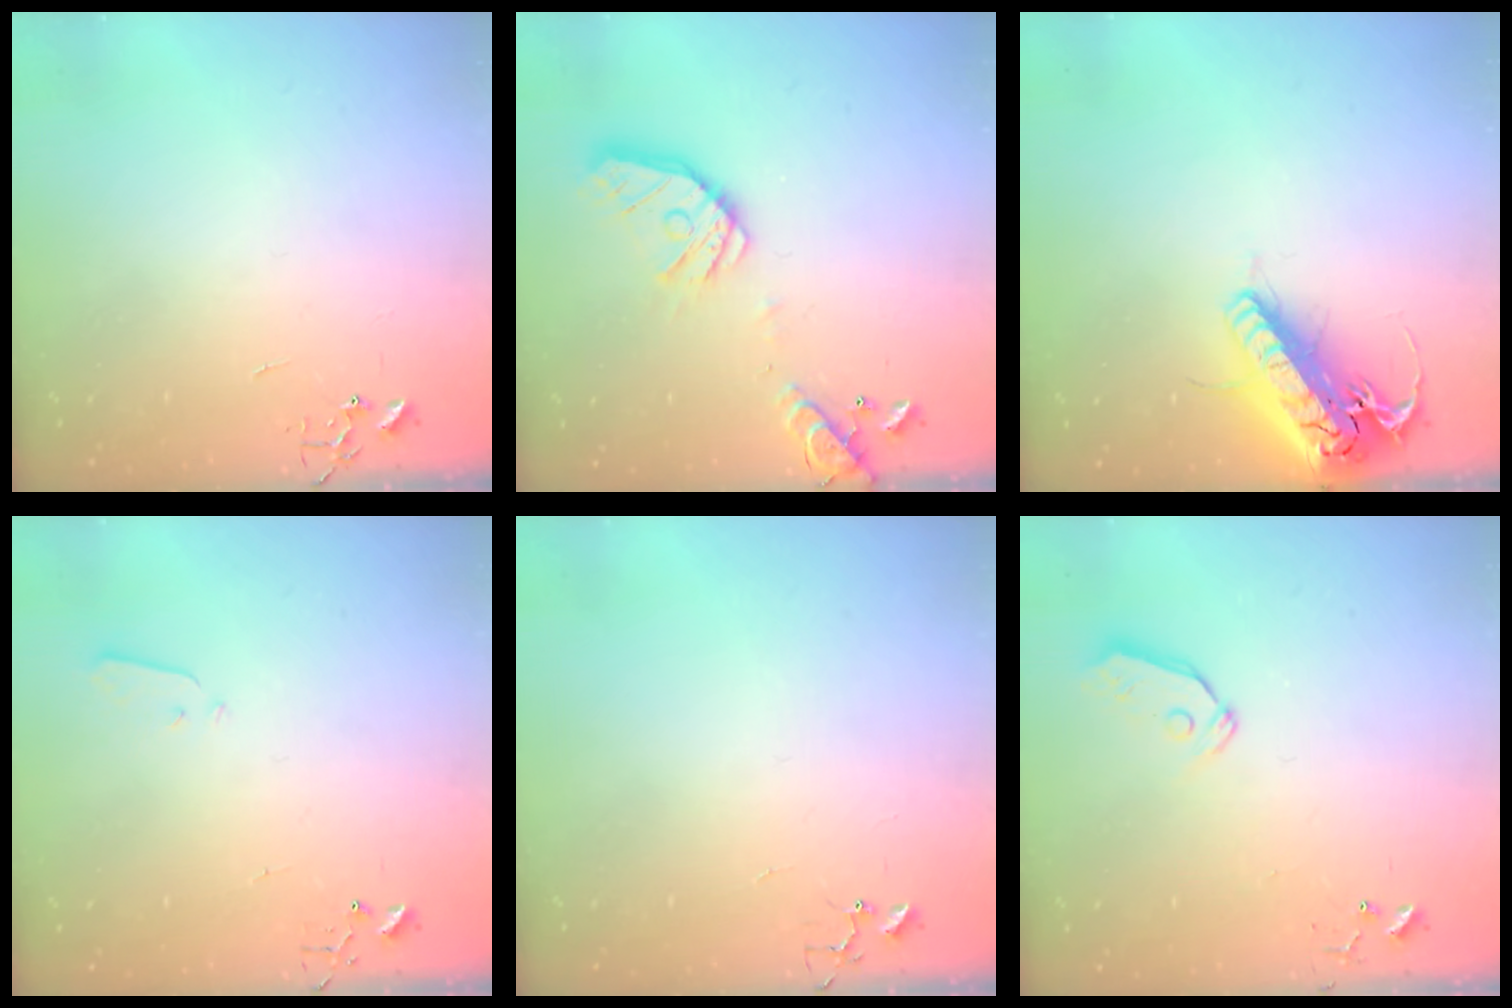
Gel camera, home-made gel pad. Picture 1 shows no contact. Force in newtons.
{"total": 16.9, "press": 16.7, "slide": 3.0}
{"total": 21.0, "press": 20.7, "slide": 3.7}
{"total": 2.2, "press": 2.1, "slide": 0.3}
{"total": 3.8, "press": 3.7, "slide": 0.3}
{"total": 6.0, "press": 6.0, "slide": 0.5}